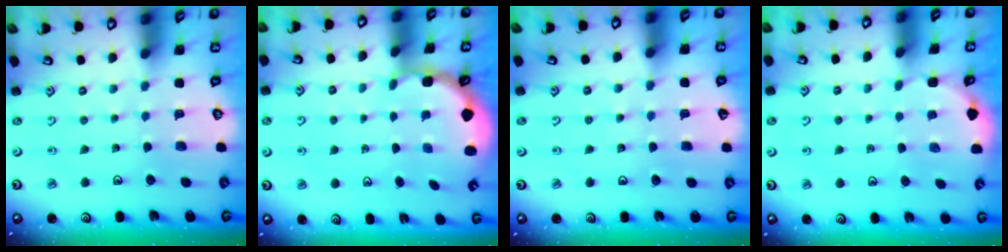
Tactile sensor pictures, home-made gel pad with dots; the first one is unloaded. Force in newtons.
{"total": 2.7, "press": 2.0, "slide": 1.7}
{"total": 2.1, "press": 2.1, "slide": 0.2}
{"total": 1.8, "press": 1.7, "slide": 0.0}